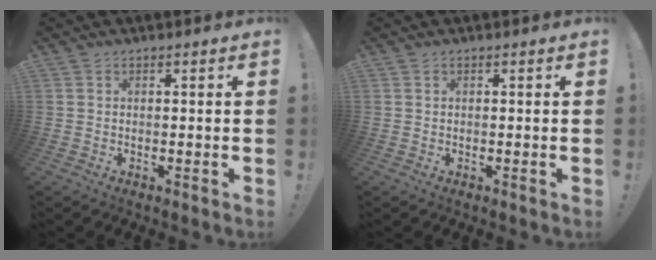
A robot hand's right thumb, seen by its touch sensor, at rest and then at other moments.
{"total": 0.0}